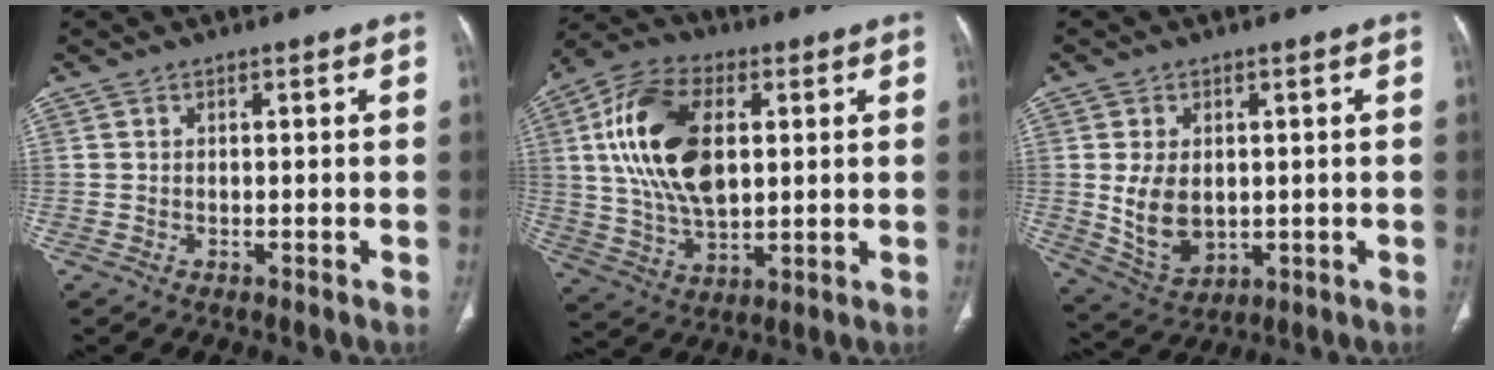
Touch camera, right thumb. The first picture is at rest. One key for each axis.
{"total": 18.7, "fx": 3.9, "fy": 10.9, "fz": 14.6, "tx": -0.265, "ty": 0.004, "tz": 0.073}
{"total": 8.9, "fx": 0.3, "fy": 6.1, "fz": 6.5, "tx": -0.106, "ty": -0.011, "tz": 0.027}